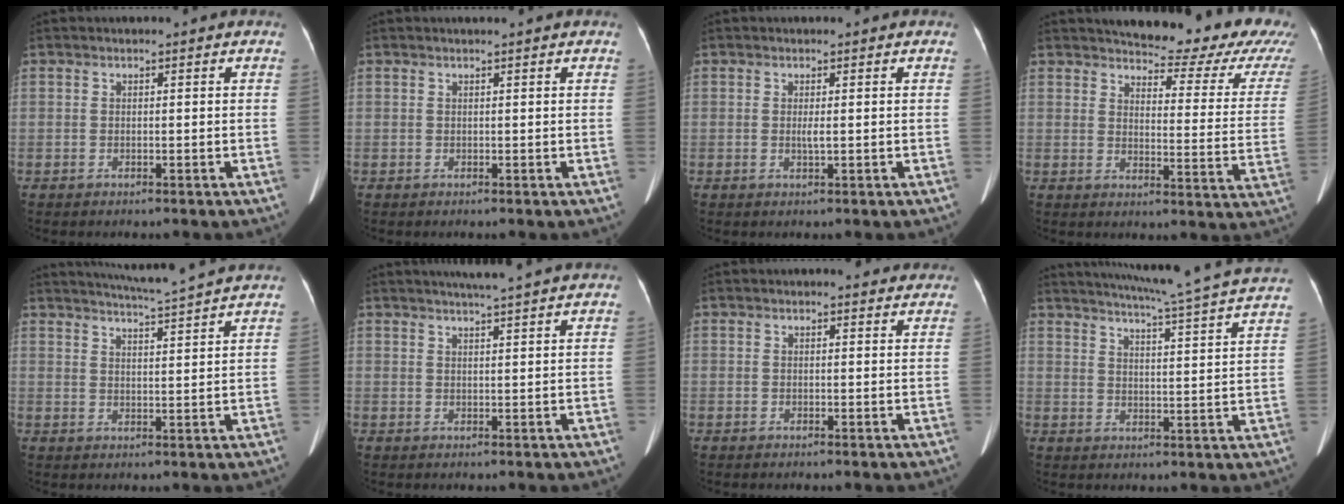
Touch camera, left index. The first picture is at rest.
{"total": 1.2, "force": [1.1, -0.1, 0.5], "torque": [-0.007, 0.010, 0.017]}
{"total": 1.1, "force": [0.0, 0.0, 1.1], "torque": [-0.026, -0.002, 0.002]}
{"total": 17.9, "force": [16.1, 3.3, 7.2], "torque": [-0.077, -0.061, 0.168]}
{"total": 10.0, "force": [9.4, -1.4, 3.2], "torque": [-0.060, 0.003, 0.127]}
{"total": 7.3, "force": [6.4, -0.4, 3.3], "torque": [-0.054, 0.020, 0.083]}
{"total": 3.0, "force": [2.8, 0.9, 0.6], "torque": [-0.005, -0.001, 0.023]}
{"total": 20.9, "force": [19.1, -1.5, 8.4], "torque": [-0.143, -0.041, 0.237]}